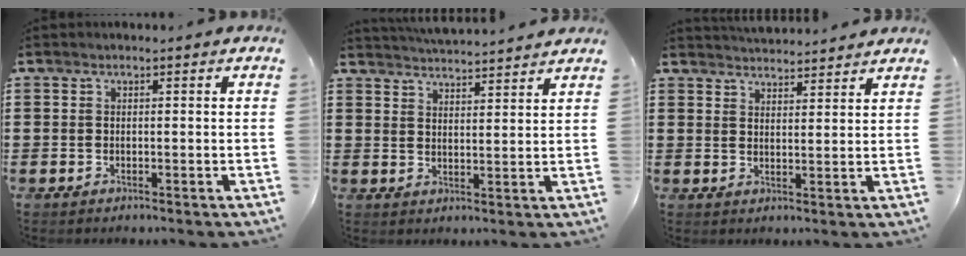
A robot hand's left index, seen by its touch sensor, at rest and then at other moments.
{"total": 3.9, "force": [3.9, -0.3, 0.2], "torque": [-0.017, -0.021, 0.069]}
{"total": 3.2, "force": [3.2, 0.0, -0.1], "torque": [-0.007, -0.014, 0.058]}